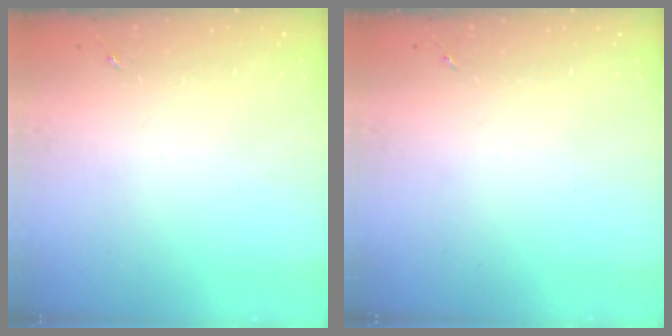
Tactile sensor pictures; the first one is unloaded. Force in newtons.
{"total": 0.0}